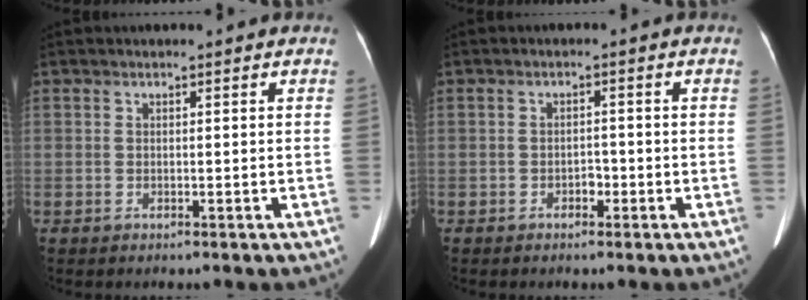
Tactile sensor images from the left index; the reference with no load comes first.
{"total": 1.5, "force": [-0.8, 0.9, 0.8], "torque": [-0.010, 0.004, -0.012]}